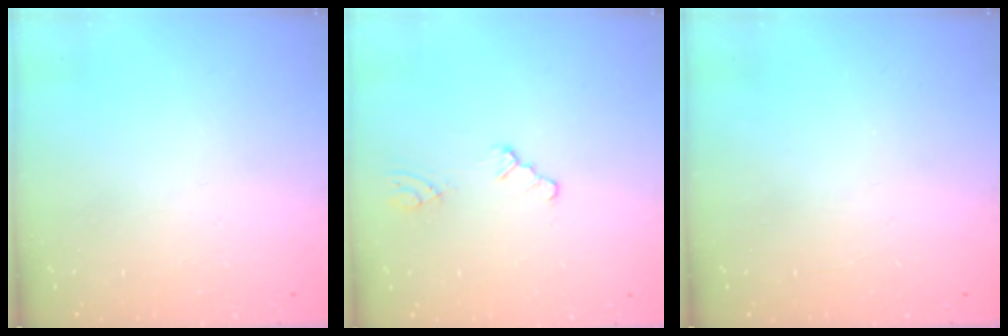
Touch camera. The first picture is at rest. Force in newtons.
{"total": 1.2, "press": 1.1, "slide": 0.2}
{"total": 0.0}